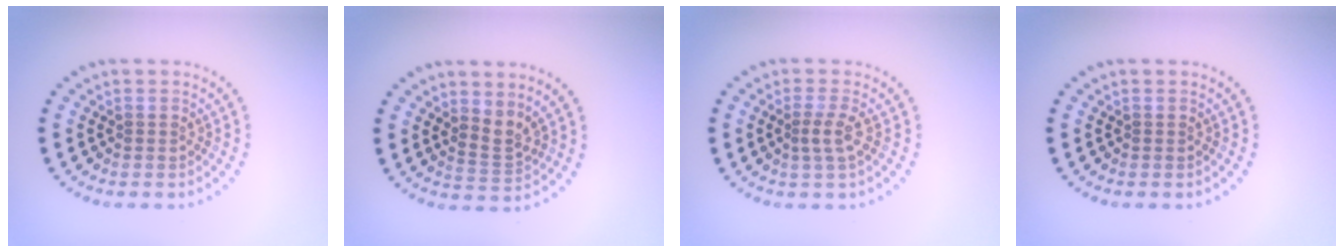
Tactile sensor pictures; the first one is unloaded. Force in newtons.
{"total": 2.3, "press": 1.5, "slide": 1.7}
{"total": 1.8, "press": 1.5, "slide": 1.1}
{"total": 0.0}